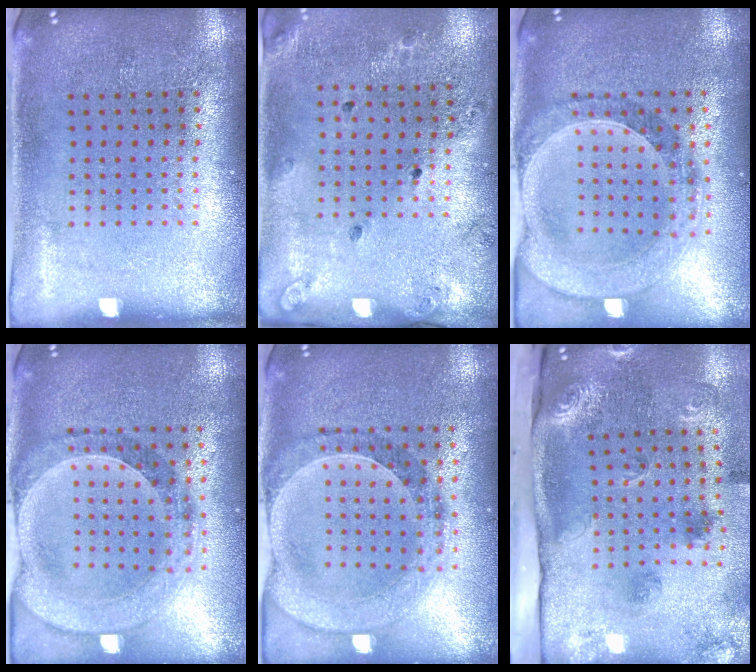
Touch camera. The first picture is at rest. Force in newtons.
{"total": 1.4, "press": 1.3, "slide": 0.7}
{"total": 1.5, "press": 1.4, "slide": 0.4}
{"total": 1.5, "press": 1.5, "slide": 0.3}
{"total": 1.0, "press": 0.9, "slide": 0.2}
{"total": 3.0, "press": 2.0, "slide": 2.2}